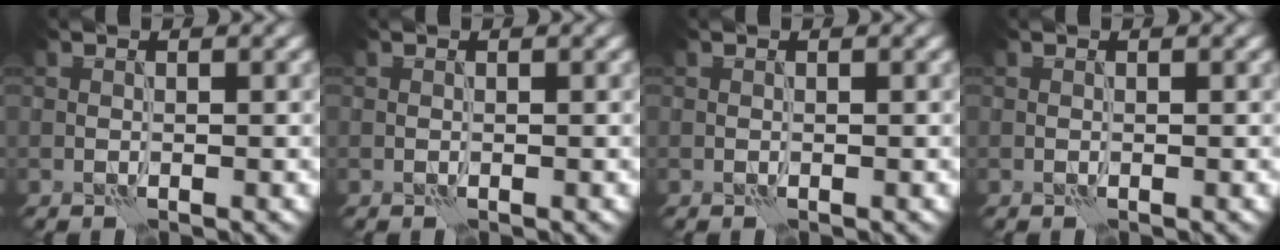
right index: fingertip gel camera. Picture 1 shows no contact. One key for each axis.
{"total": 0.0}
{"total": 0.0}
{"total": 0.0}